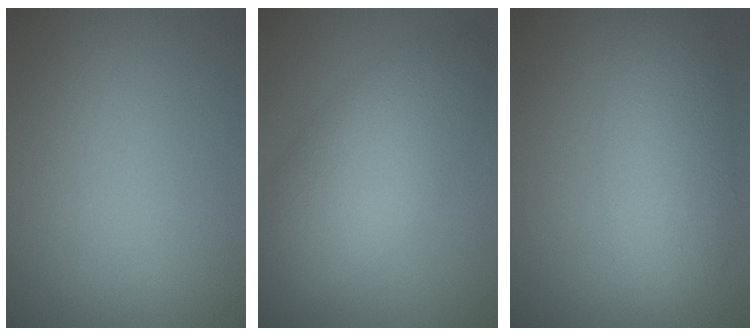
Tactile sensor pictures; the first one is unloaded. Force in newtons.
{"total": 7.0, "press": 7.0, "slide": 0.5}
{"total": 5.9, "press": 5.9, "slide": 0.2}